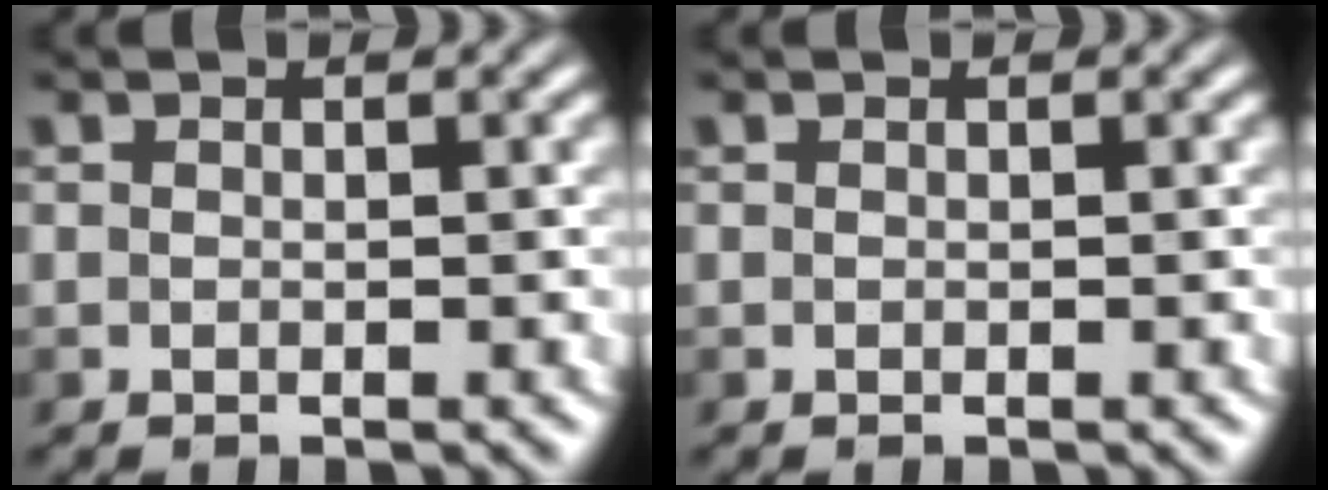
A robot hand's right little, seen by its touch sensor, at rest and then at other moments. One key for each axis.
{"total": 0.0}